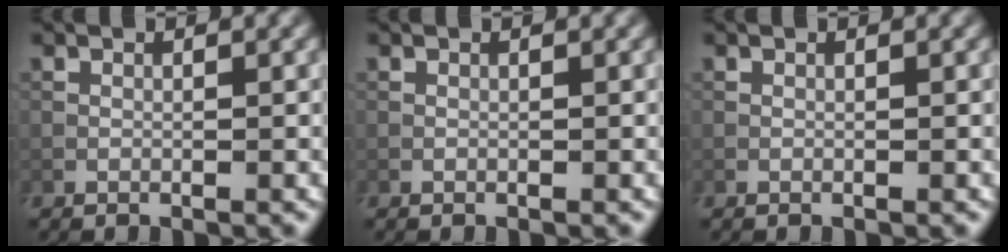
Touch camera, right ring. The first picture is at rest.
{"total": 0.0}
{"total": 0.0}